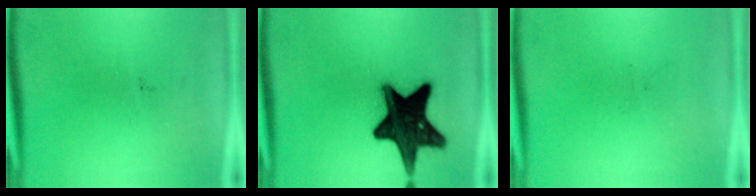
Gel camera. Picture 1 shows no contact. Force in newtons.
{"total": 18.8}
{"total": 0.0}